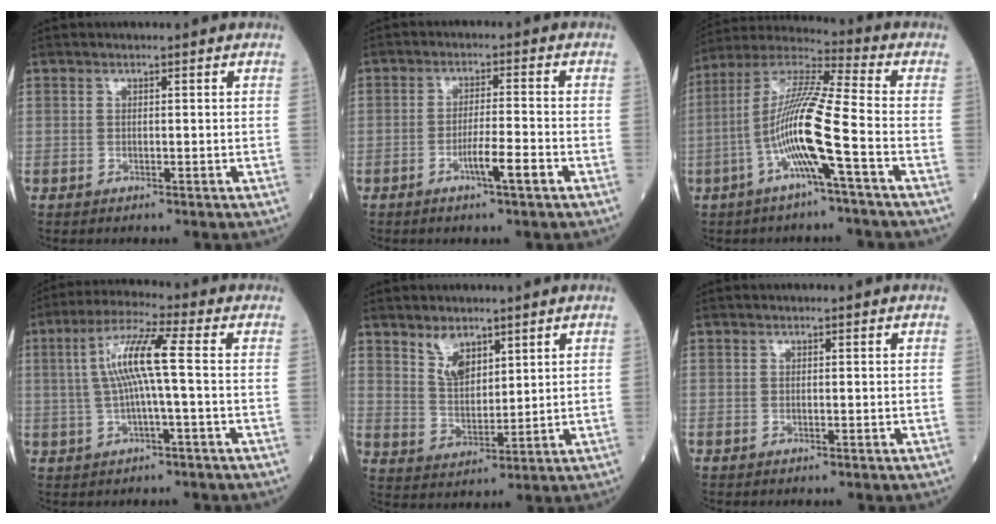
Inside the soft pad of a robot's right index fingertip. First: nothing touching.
{"total": 6.1, "force": [-3.0, -0.1, 5.3], "torque": [-0.092, -0.004, -0.055]}
{"total": 13.2, "force": [-4.0, -0.4, 12.5], "torque": [-0.251, 0.008, -0.087]}
{"total": 8.7, "force": [0.6, 0.1, 8.6], "torque": [-0.171, 0.020, 0.008]}
{"total": 5.4, "force": [3.6, 2.7, 3.0], "torque": [-0.063, -0.001, 0.077]}
{"total": 0.0}